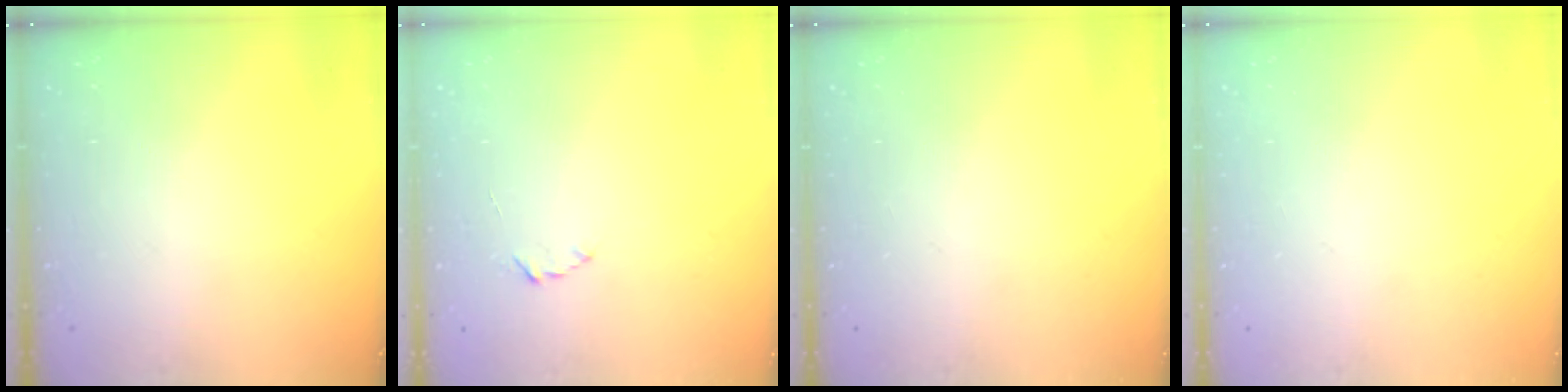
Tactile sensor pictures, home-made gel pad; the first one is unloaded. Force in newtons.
{"total": 1.9, "press": 1.9, "slide": 0.2}
{"total": 0.0}
{"total": 0.0}